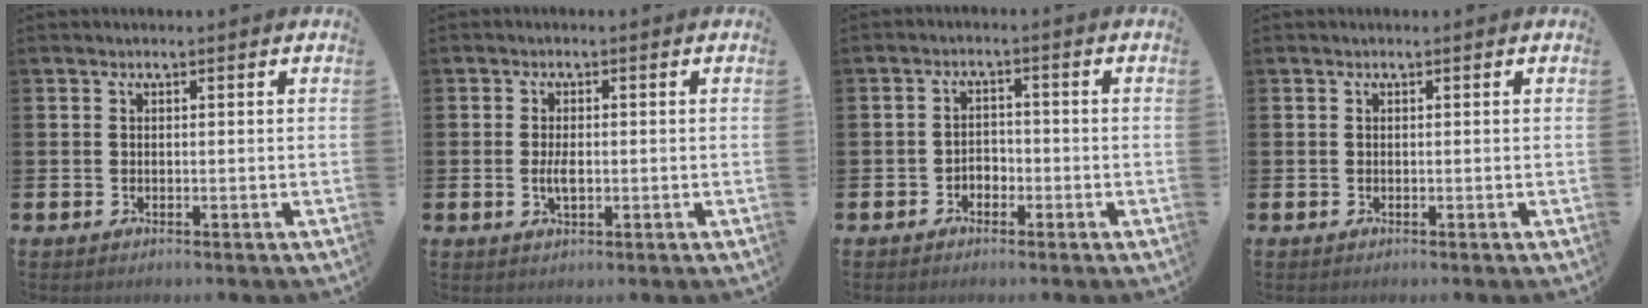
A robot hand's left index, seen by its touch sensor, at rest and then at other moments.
{"total": 2.4, "force": [-0.1, 1.0, 2.2], "torque": [-0.035, -0.002, -0.004]}
{"total": 2.0, "force": [-1.5, 1.2, 0.3], "torque": [-0.014, 0.005, -0.033]}
{"total": 0.0}